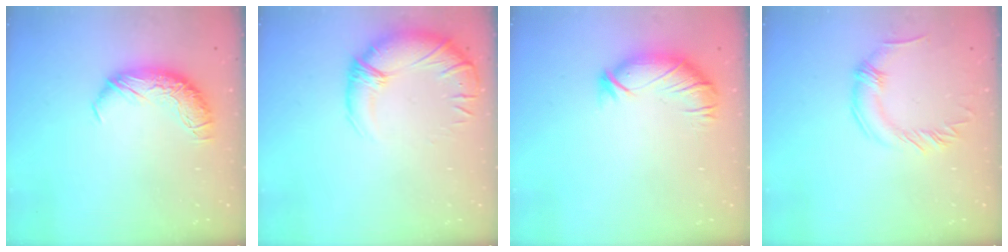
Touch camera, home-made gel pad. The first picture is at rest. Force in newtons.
{"total": 2.8, "press": 0.1, "slide": 2.8}
{"total": 2.8, "press": 2.3, "slide": 1.6}
{"total": 0.0}